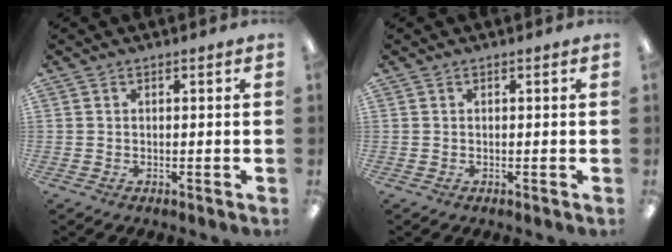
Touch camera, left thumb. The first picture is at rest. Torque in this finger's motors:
{"motor_torque": [0.00, 0.00, 0.00, 0.00, 0.00]}